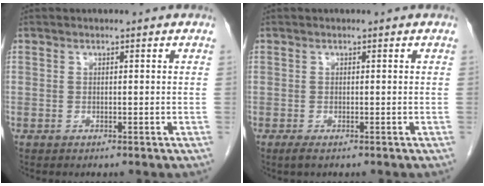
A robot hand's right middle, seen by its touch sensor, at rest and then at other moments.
{"total": 1.2, "force": [-0.8, 0.2, 0.8], "torque": [-0.017, -0.003, -0.014]}